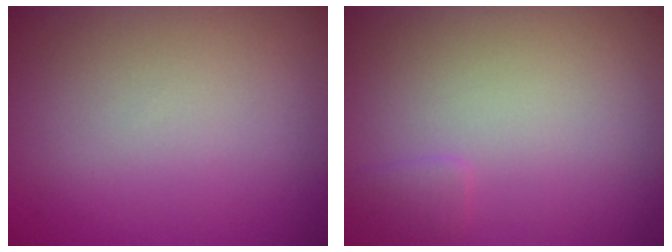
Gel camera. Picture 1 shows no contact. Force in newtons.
{"total": 0.9, "press": 0.9, "slide": 0.1}